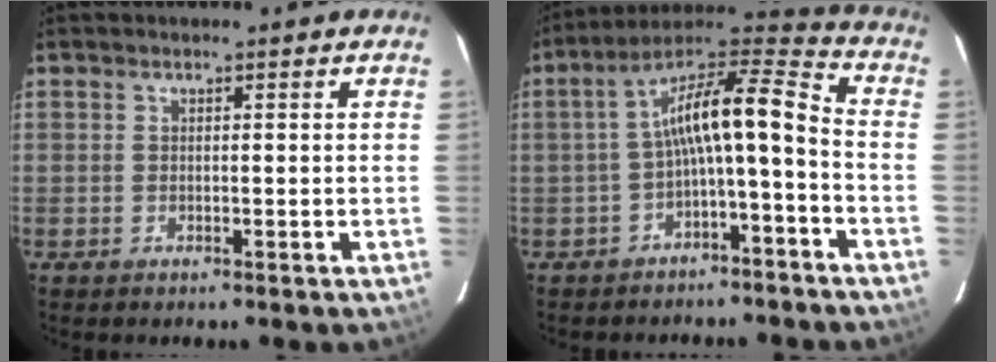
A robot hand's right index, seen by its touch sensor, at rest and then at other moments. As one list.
[{"total": 12.0, "force": [-2.2, 1.9, 11.6], "torque": [-0.191, 0.050, -0.036]}]